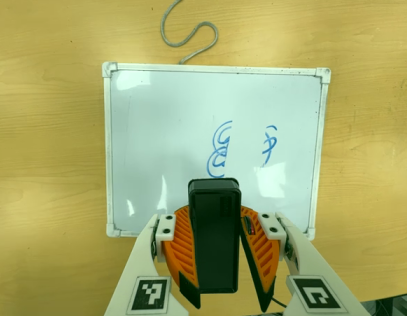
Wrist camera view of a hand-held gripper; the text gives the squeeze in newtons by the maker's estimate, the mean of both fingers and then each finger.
{"total": 10.2, "left": 9.6, "right": 10.7}